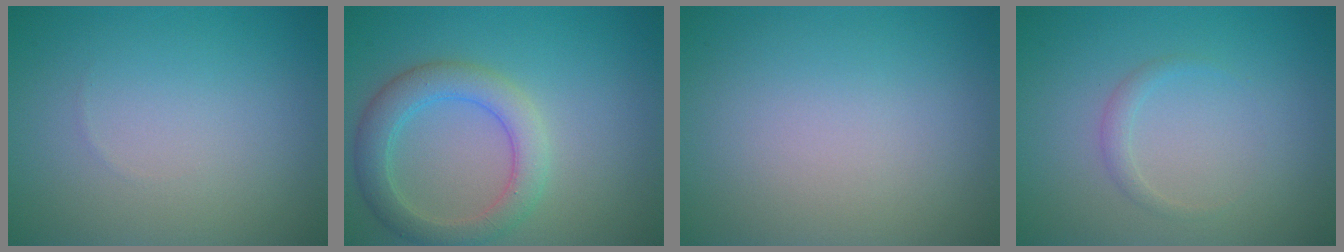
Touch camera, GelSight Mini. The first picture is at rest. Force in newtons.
{"total": 4.1, "press": 4.1, "slide": 0.1}
{"total": 0.0}
{"total": 1.0, "press": 1.0, "slide": 0.1}